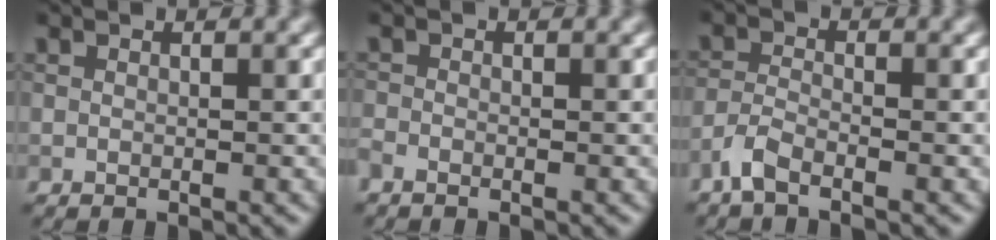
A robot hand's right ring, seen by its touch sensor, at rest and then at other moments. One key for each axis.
{"total": 1.2, "fx": -1.0, "fy": 0.5, "fz": 0.5, "tx": -0.012, "ty": -0.003, "tz": -0.026}
{"total": 2.4, "fx": -1.8, "fy": 0.6, "fz": 1.5, "tx": -0.033, "ty": 0.000, "tz": -0.047}